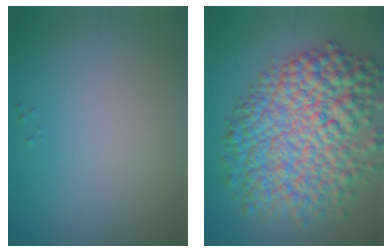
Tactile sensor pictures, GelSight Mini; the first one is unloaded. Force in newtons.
{"total": 10.8, "press": 10.8, "slide": 0.2}